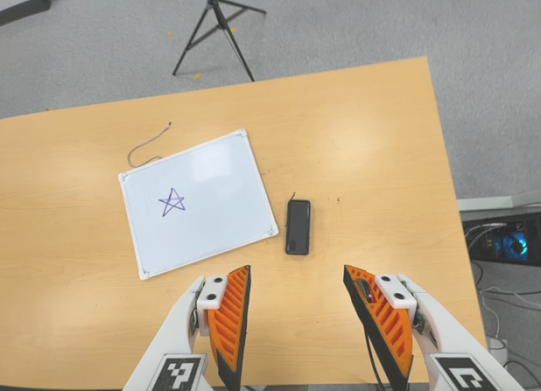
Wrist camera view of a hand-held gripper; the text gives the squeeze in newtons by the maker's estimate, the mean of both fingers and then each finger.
{"total": 0.0}